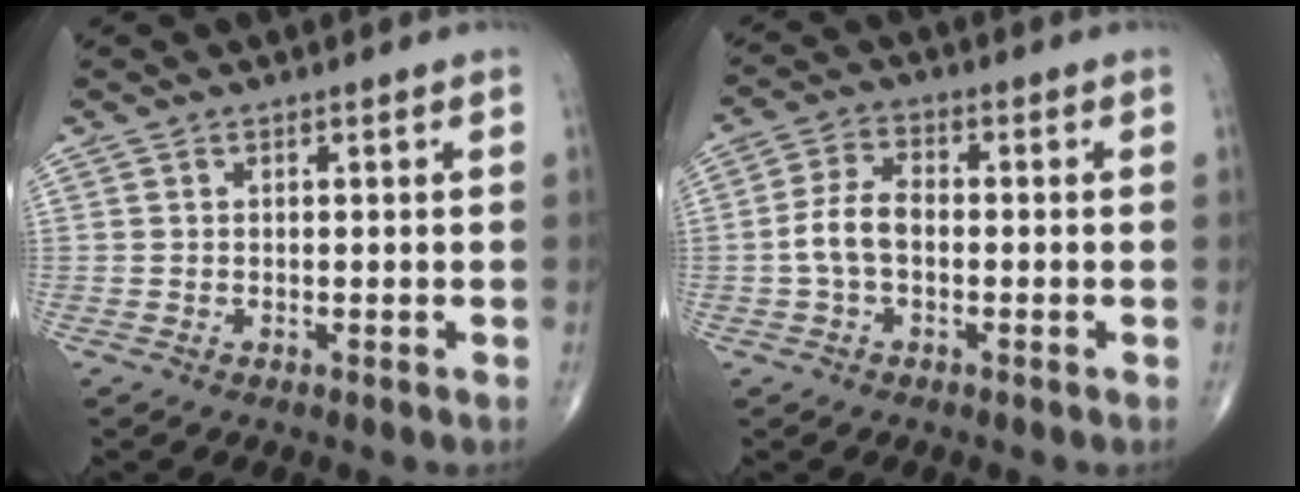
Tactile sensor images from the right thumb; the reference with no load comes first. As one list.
[{"total": 6.0, "force": [-1.0, 3.5, 4.8], "torque": [-0.097, 0.023, -0.025]}]